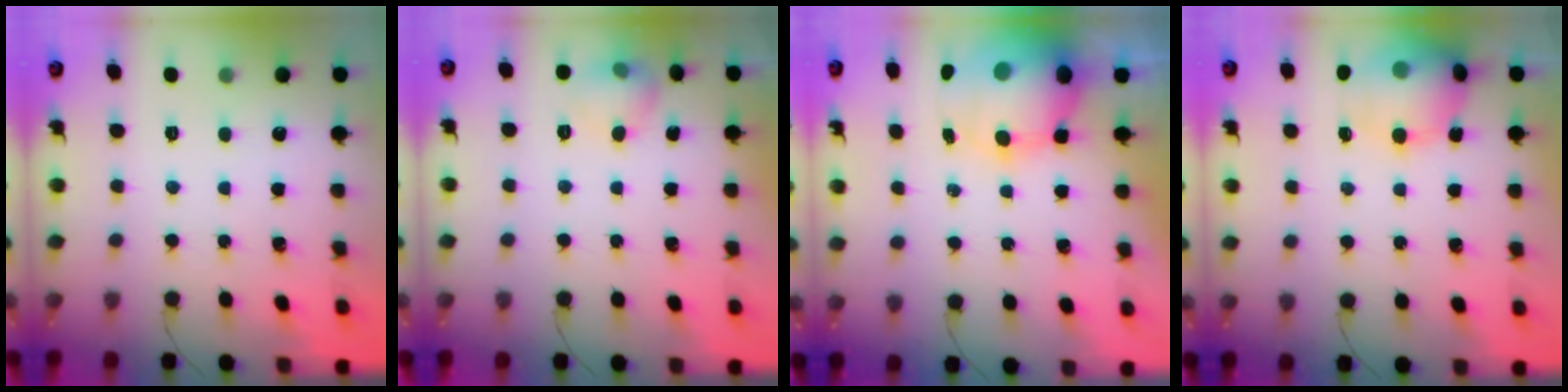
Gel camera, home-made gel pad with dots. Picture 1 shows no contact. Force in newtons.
{"total": 9.8, "press": 7.6, "slide": 6.2}
{"total": 14.2, "press": 13.8, "slide": 3.3}
{"total": 15.0, "press": 14.7, "slide": 2.8}